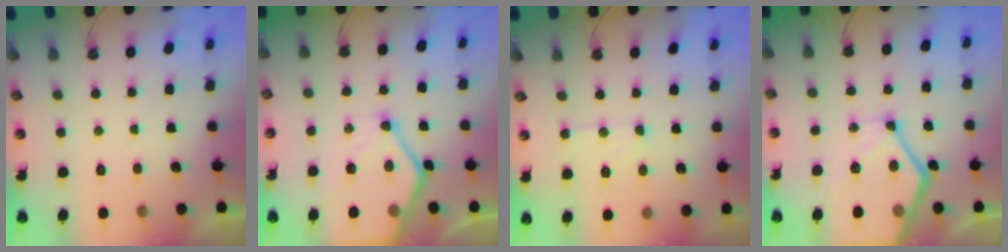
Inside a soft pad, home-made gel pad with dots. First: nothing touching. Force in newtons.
{"total": 14.1, "press": 14.0, "slide": 1.5}
{"total": 7.5, "press": 7.5, "slide": 0.6}
{"total": 18.1, "press": 18.0, "slide": 1.6}